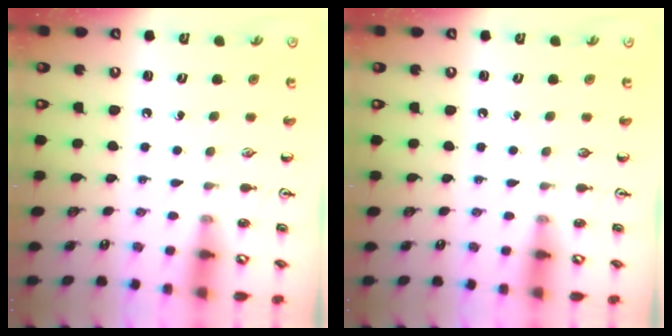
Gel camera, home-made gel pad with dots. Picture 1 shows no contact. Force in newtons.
{"total": 0.0}